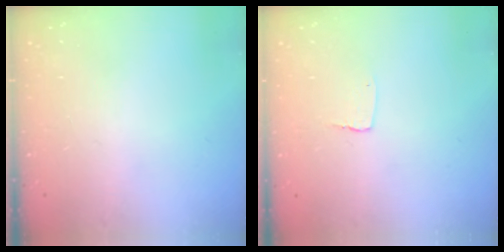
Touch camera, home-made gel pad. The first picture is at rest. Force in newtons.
{"total": 2.7, "press": 2.7, "slide": 0.2}